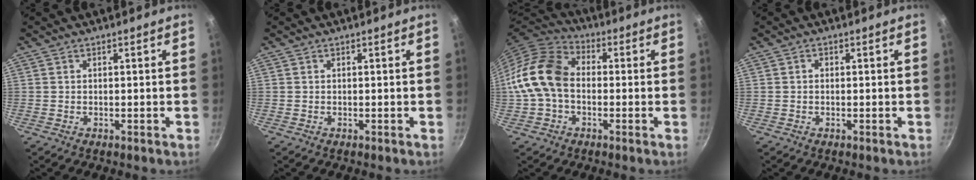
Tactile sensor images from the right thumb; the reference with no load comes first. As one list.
[{"total": 0.0}, {"total": 13.5, "force": [-0.9, 9.8, 9.3], "torque": [-0.152, 0.033, -0.036]}, {"total": 0.8, "force": [0.0, 0.7, 0.5], "torque": [-0.008, 0.004, 0.000]}]